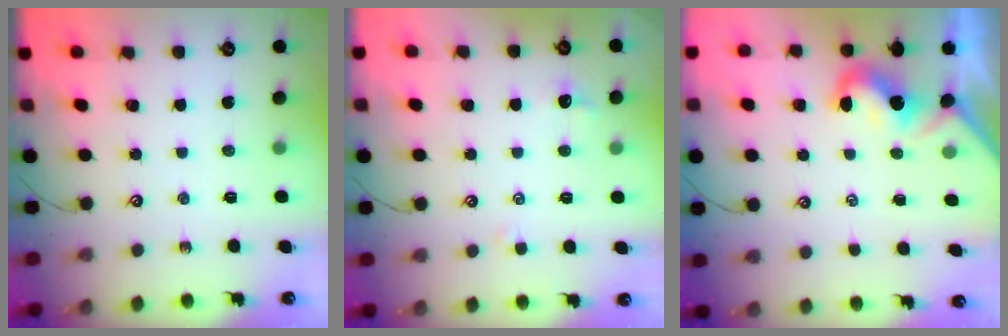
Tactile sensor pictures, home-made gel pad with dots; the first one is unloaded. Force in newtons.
{"total": 0.6, "press": 0.2, "slide": 0.6}
{"total": 2.1, "press": 2.0, "slide": 0.6}